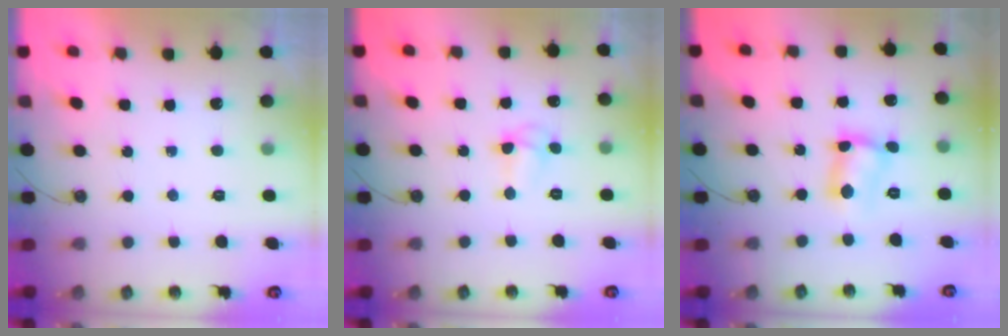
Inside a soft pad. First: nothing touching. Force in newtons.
{"total": 5.5, "press": 5.4, "slide": 0.7}
{"total": 6.3, "press": 6.3, "slide": 0.3}